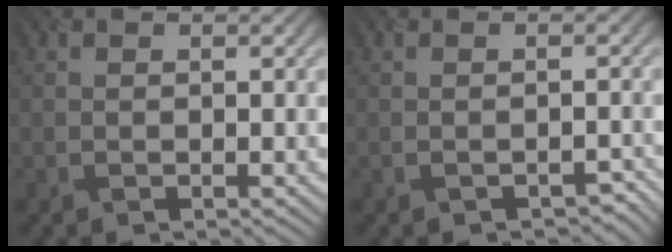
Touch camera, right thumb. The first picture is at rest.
{"total": 1.3, "force": [-1.3, 0.3, -0.2], "torque": [0.002, -0.010, -0.017]}